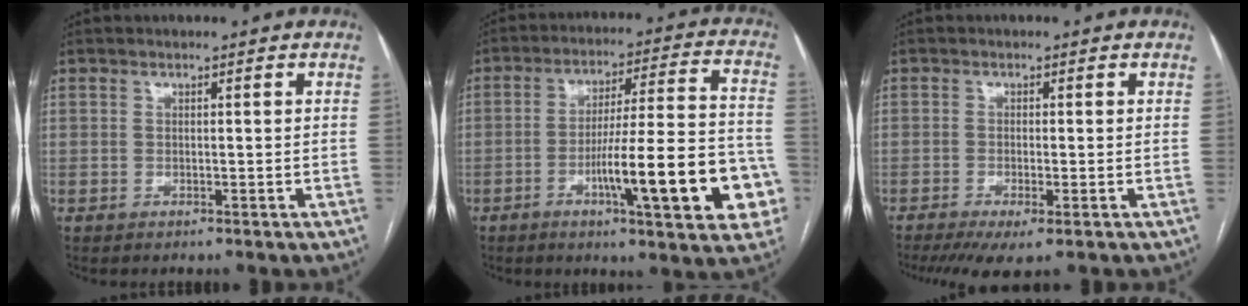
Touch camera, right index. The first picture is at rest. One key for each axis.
{"total": 18.5, "fx": -6.4, "fy": 2.1, "fz": 17.2, "tx": -0.216, "ty": 0.018, "tz": -0.083}
{"total": 5.6, "fx": -3.4, "fy": 1.0, "fz": 4.4, "tx": -0.072, "ty": -0.016, "tz": -0.056}